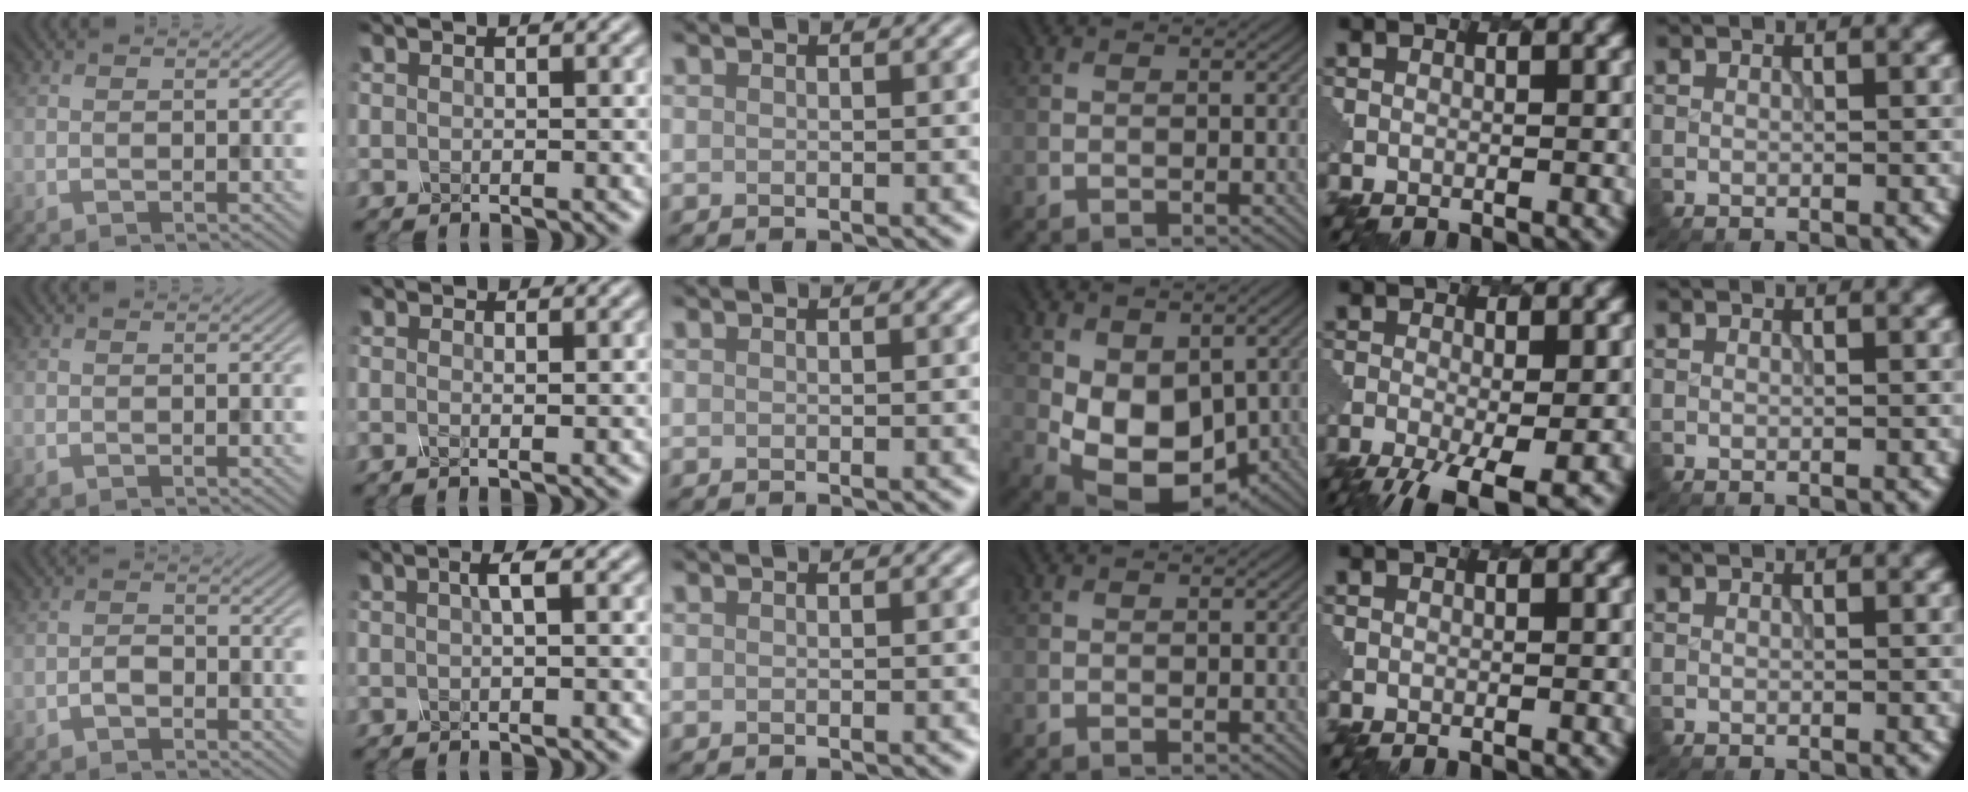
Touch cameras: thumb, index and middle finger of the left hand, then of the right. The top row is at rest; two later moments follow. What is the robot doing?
{"motion": "dispense", "object": "pipette"}